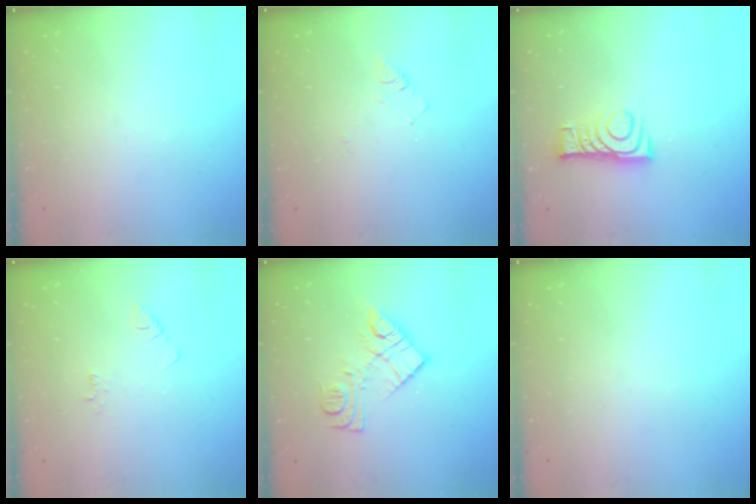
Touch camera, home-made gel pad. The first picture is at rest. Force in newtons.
{"total": 3.1, "press": 3.1, "slide": 0.5}
{"total": 8.0, "press": 7.9, "slide": 0.5}
{"total": 2.1, "press": 2.1, "slide": 0.4}
{"total": 11.8, "press": 11.8, "slide": 0.7}
{"total": 0.0}